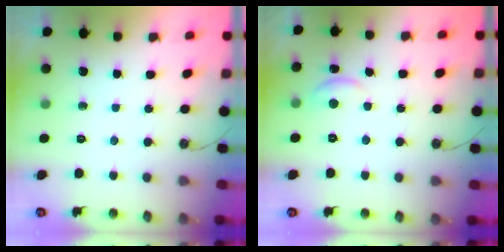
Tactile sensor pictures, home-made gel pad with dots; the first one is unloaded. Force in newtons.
{"total": 0.0}